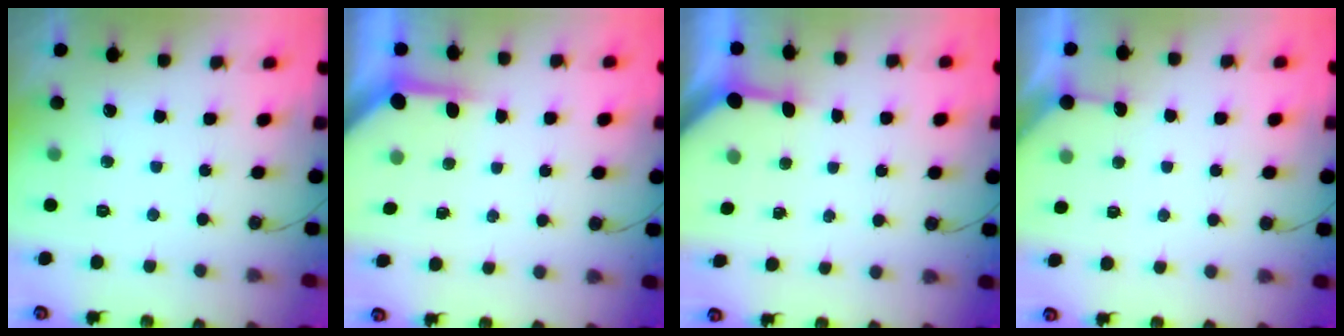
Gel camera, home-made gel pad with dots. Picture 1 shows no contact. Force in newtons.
{"total": 4.0, "press": 4.0, "slide": 0.4}
{"total": 3.2, "press": 3.2, "slide": 0.4}
{"total": 3.0, "press": 2.9, "slide": 0.4}